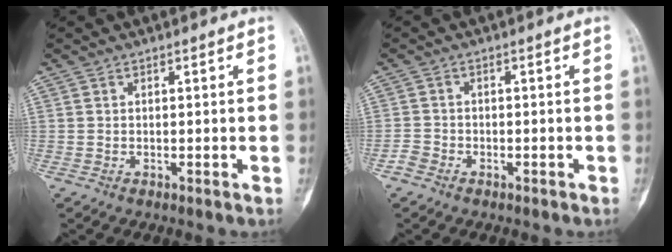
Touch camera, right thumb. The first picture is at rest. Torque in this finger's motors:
{"motor_torque": [0.99, 0.62, 0.42, -0.59, -0.08]}